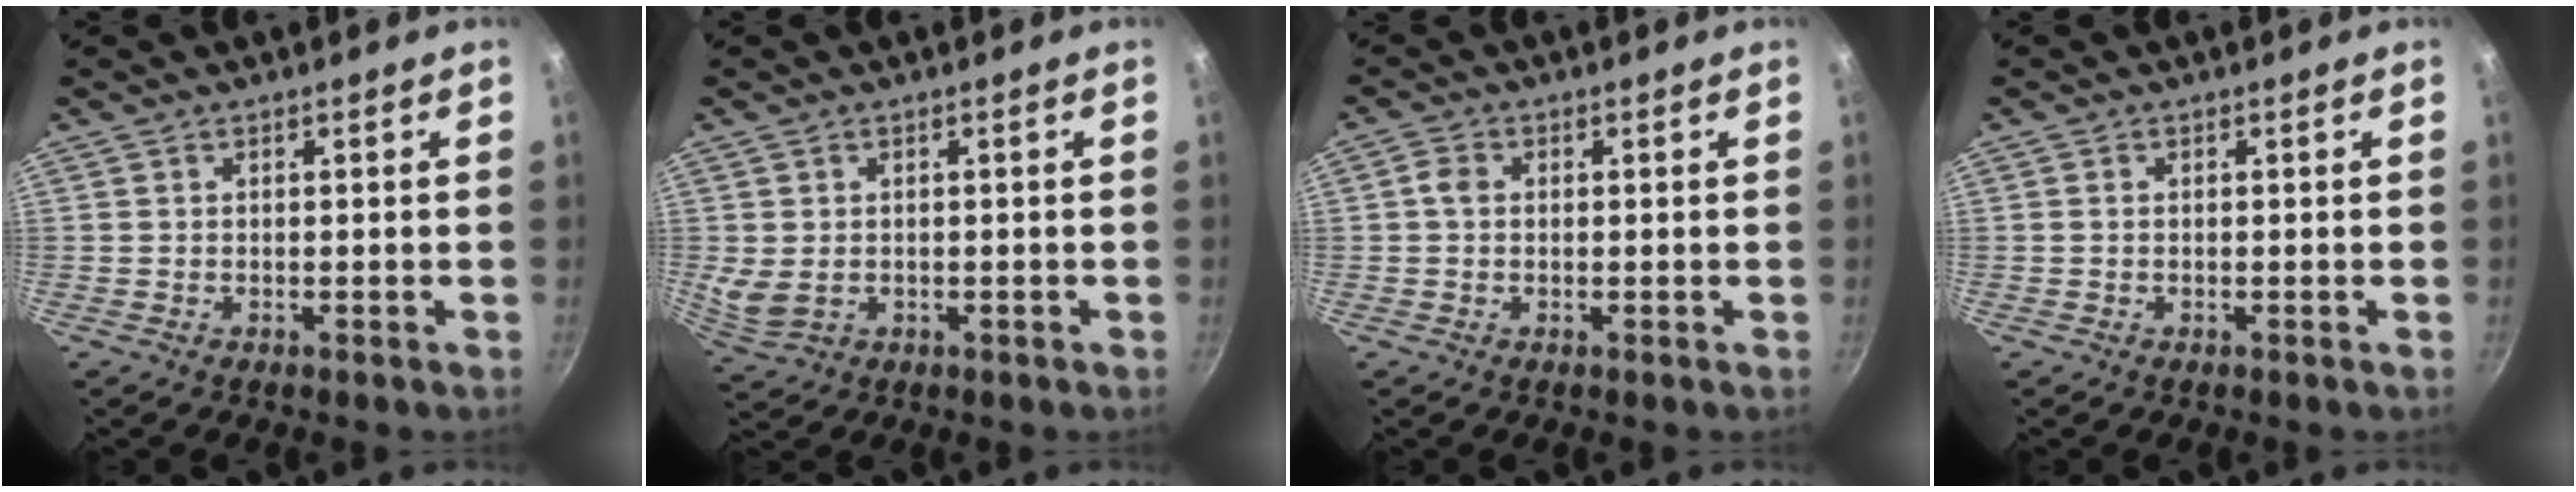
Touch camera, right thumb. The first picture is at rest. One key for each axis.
{"total": 4.2, "fx": 0.0, "fy": 3.2, "fz": 2.8, "tx": -0.056, "ty": -0.009, "tz": 0.013}
{"total": 2.2, "fx": 0.2, "fy": 1.8, "fz": 1.3, "tx": -0.019, "ty": 0.006, "tz": 0.000}
{"total": 0.5, "fx": 0.1, "fy": 0.4, "fz": 0.4, "tx": -0.007, "ty": 0.003, "tz": 0.000}